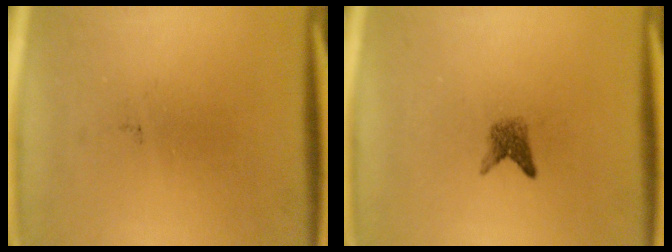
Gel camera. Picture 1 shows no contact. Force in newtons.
{"total": 1.8}